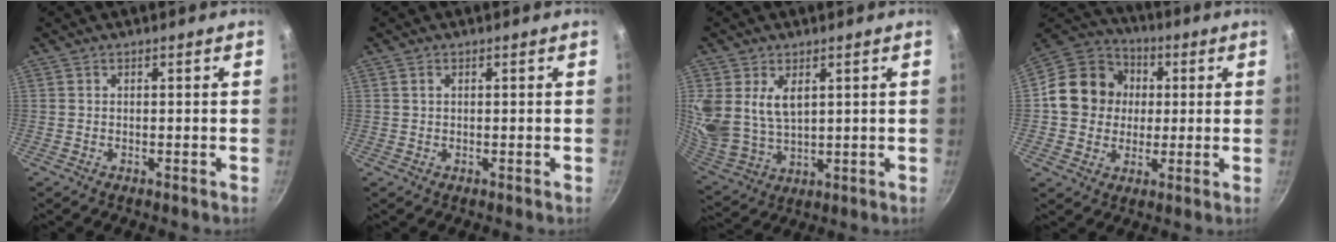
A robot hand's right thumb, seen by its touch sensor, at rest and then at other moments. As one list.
[{"total": 0.7, "force": [0.3, 0.5, 0.5], "torque": [-0.008, 0.002, 0.005]}, {"total": 12.6, "force": [4.6, 8.2, 8.4], "torque": [-0.174, -0.027, 0.103]}, {"total": 14.4, "force": [1.3, 12.9, 6.4], "torque": [-0.083, 0.022, 0.008]}]